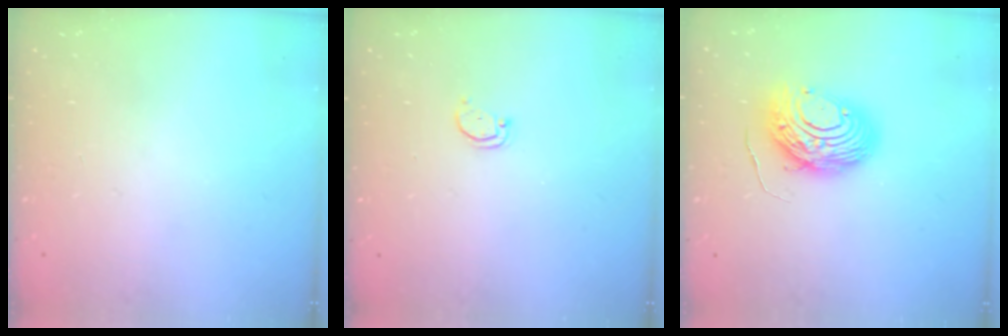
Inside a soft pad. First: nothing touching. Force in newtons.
{"total": 1.8, "press": 1.8, "slide": 0.1}
{"total": 11.1, "press": 11.0, "slide": 1.0}